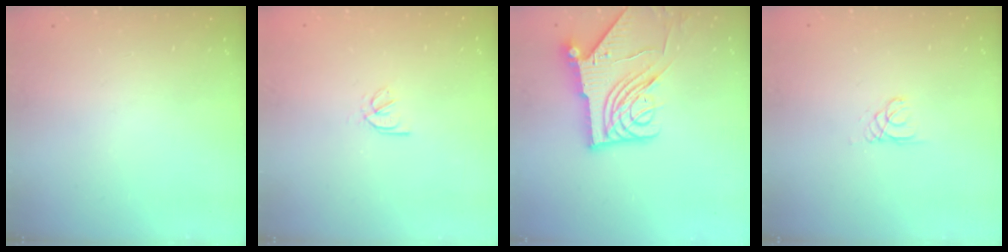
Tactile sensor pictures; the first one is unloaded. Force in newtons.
{"total": 2.2, "press": 2.2, "slide": 0.5}
{"total": 12.4, "press": 12.3, "slide": 1.4}
{"total": 0.8, "press": 0.8, "slide": 0.1}